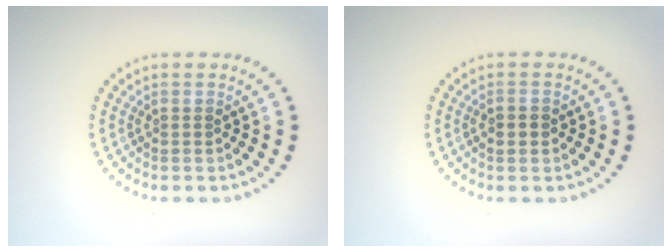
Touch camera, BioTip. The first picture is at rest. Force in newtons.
{"total": 1.8, "press": 1.8, "slide": 0.0}